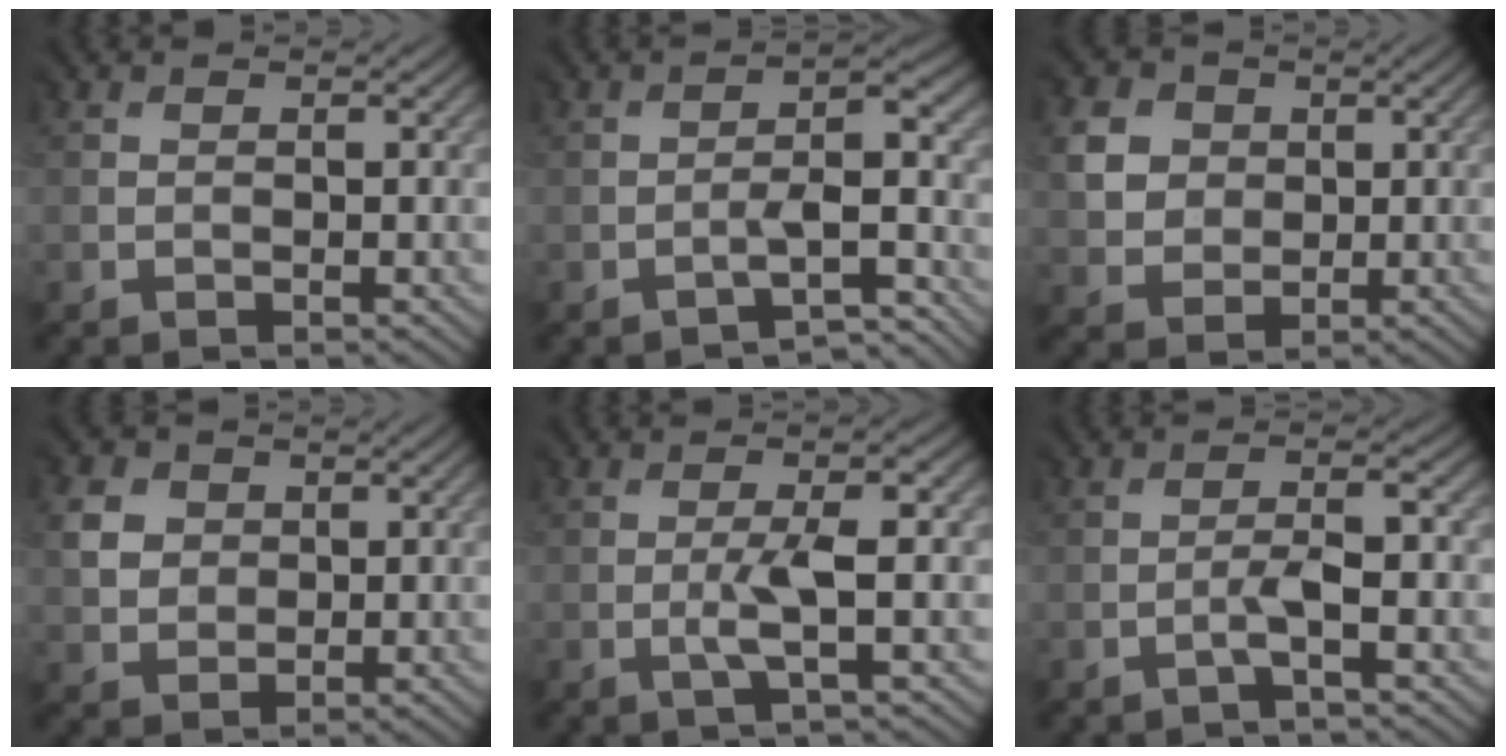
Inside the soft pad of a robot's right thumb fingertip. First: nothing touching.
{"total": 3.2, "force": [-3.0, -0.3, 1.1], "torque": [-0.014, 0.018, -0.051]}
{"total": 4.3, "force": [1.6, 4.0, 0.5], "torque": [-0.032, 0.002, 0.022]}
{"total": 3.4, "force": [1.5, 3.1, 0.1], "torque": [-0.023, 0.001, 0.023]}
{"total": 2.1, "force": [-0.7, -0.5, 1.9], "torque": [-0.037, 0.005, -0.017]}
{"total": 1.5, "force": [-1.2, -0.8, 0.6], "torque": [-0.013, 0.011, -0.029]}